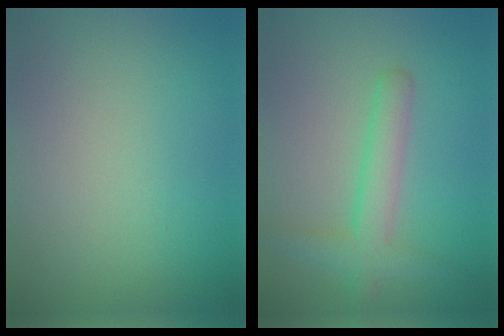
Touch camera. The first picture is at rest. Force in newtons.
{"total": 3.5, "press": 3.5, "slide": 0.2}